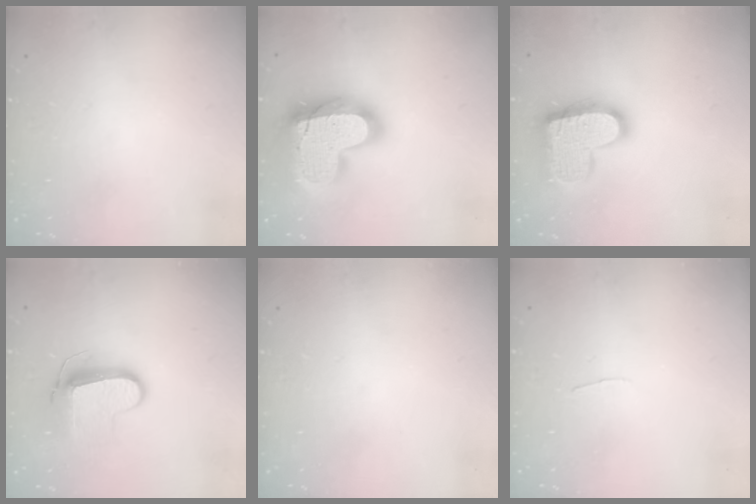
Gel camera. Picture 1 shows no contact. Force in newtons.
{"total": 26.7, "press": 26.6, "slide": 1.8}
{"total": 16.3, "press": 16.3, "slide": 1.3}
{"total": 10.3, "press": 10.3, "slide": 1.1}
{"total": 0.0}
{"total": 2.0, "press": 2.0, "slide": 0.2}